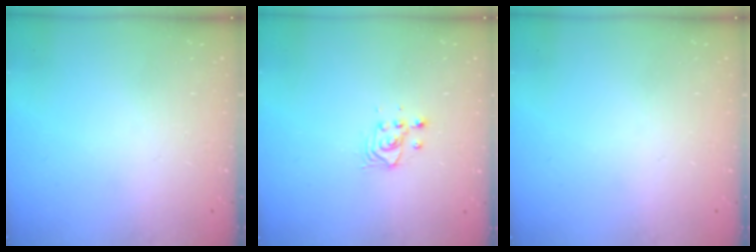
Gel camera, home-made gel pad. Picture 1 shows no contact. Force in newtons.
{"total": 3.7, "press": 3.7, "slide": 0.3}
{"total": 0.0}